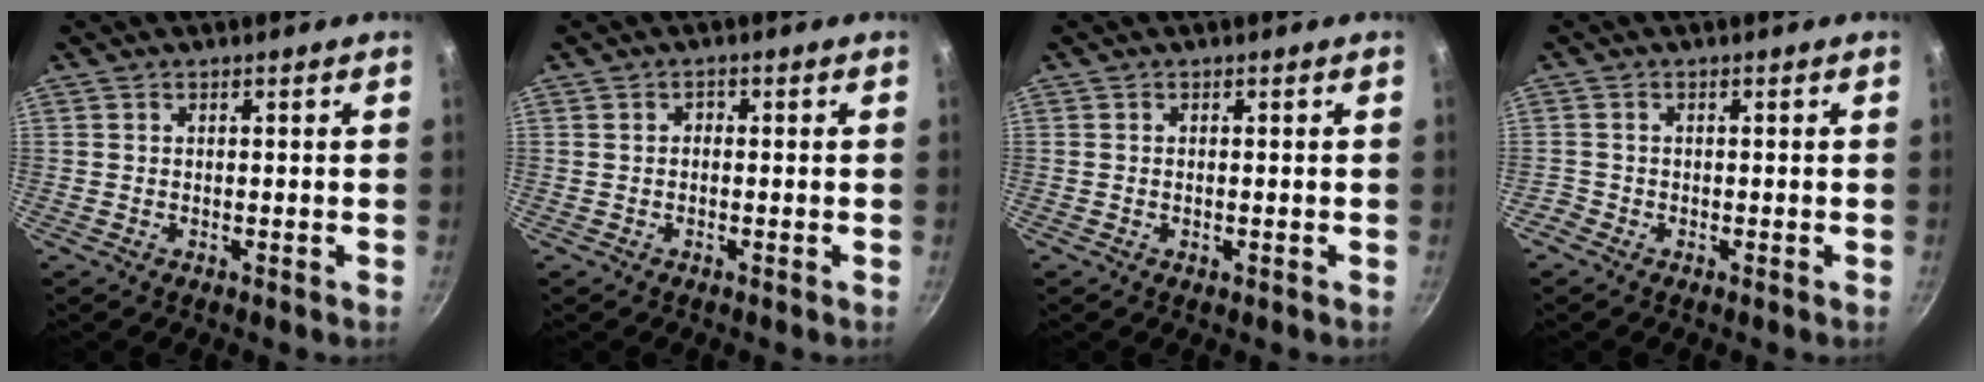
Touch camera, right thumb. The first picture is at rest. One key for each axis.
{"total": 1.1, "fx": -0.2, "fy": 0.8, "fz": 0.7, "tx": -0.012, "ty": 0.007, "tz": -0.005}
{"total": 0.7, "fx": -0.2, "fy": 0.3, "fz": 0.7, "tx": -0.012, "ty": 0.000, "tz": -0.004}
{"total": 1.2, "fx": -0.9, "fy": 0.8, "fz": 0.1, "tx": -0.001, "ty": 0.006, "tz": -0.019}